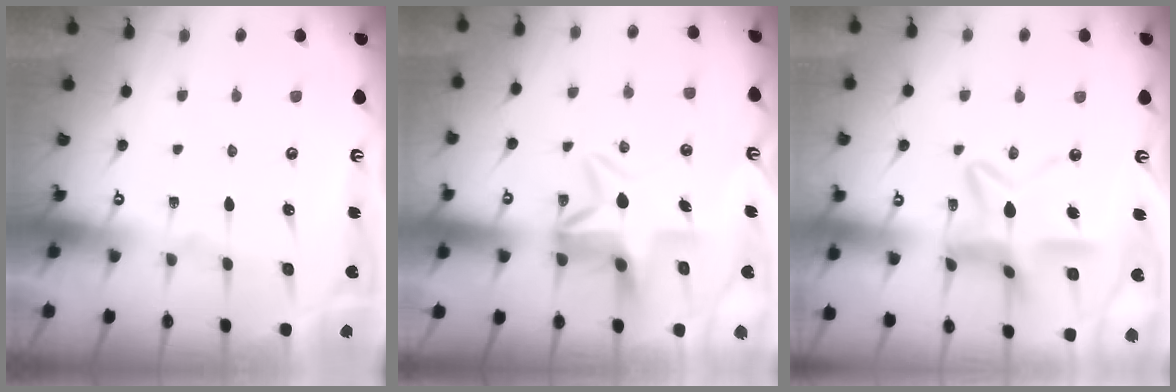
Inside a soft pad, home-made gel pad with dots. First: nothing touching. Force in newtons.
{"total": 6.7, "press": 6.3, "slide": 2.3}
{"total": 12.1, "press": 12.1, "slide": 1.0}